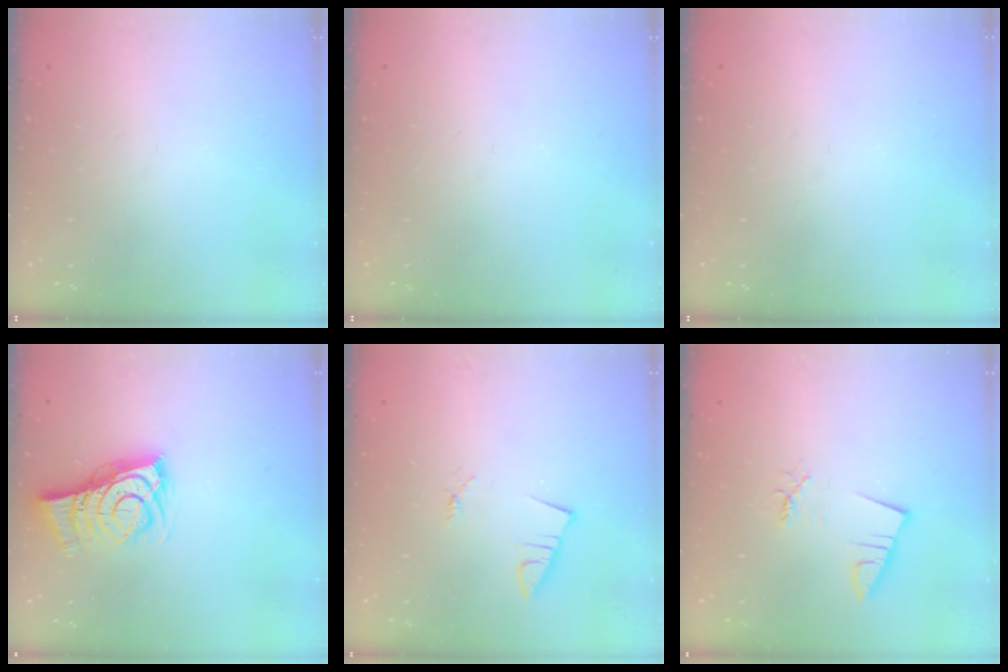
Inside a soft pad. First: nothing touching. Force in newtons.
{"total": 0.0}
{"total": 0.0}
{"total": 7.1, "press": 7.1, "slide": 0.6}
{"total": 1.3, "press": 1.3, "slide": 0.1}
{"total": 2.4, "press": 2.4, "slide": 0.3}